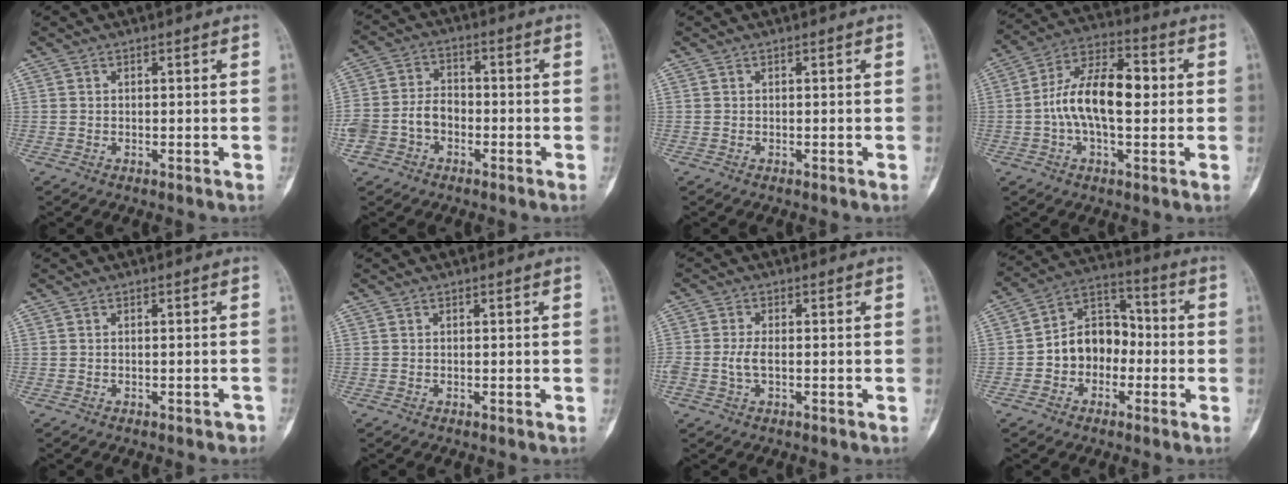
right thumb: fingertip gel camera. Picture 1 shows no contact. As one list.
[{"total": 9.8, "force": [-3.2, 6.9, 6.2], "torque": [-0.126, 0.037, -0.063]}, {"total": 0.0}, {"total": 15.2, "force": [0.4, 7.6, 13.2], "torque": [-0.224, 0.029, -0.002]}, {"total": 1.6, "force": [-1.3, 0.7, 0.8], "torque": [-0.014, 0.007, -0.010]}, {"total": 0.0}, {"total": 3.0, "force": [-0.5, 1.5, 2.6], "torque": [-0.064, 0.005, -0.010]}, {"total": 11.4, "force": [-1.9, 8.7, 7.1], "torque": [-0.081, 0.047, -0.046]}]